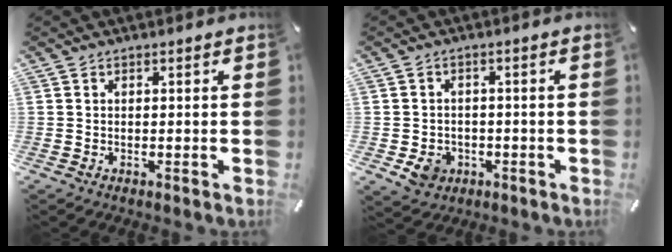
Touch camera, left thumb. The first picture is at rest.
{"total": 5.6, "force": [-1.9, 4.8, 2.2], "torque": [-0.031, 0.005, -0.034]}